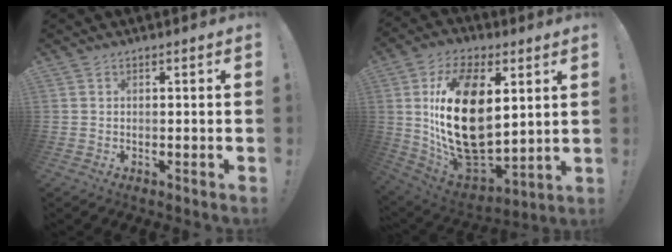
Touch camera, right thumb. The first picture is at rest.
{"total": 26.3, "force": [4.9, 15.6, 20.6], "torque": [-0.403, -0.034, 0.093]}